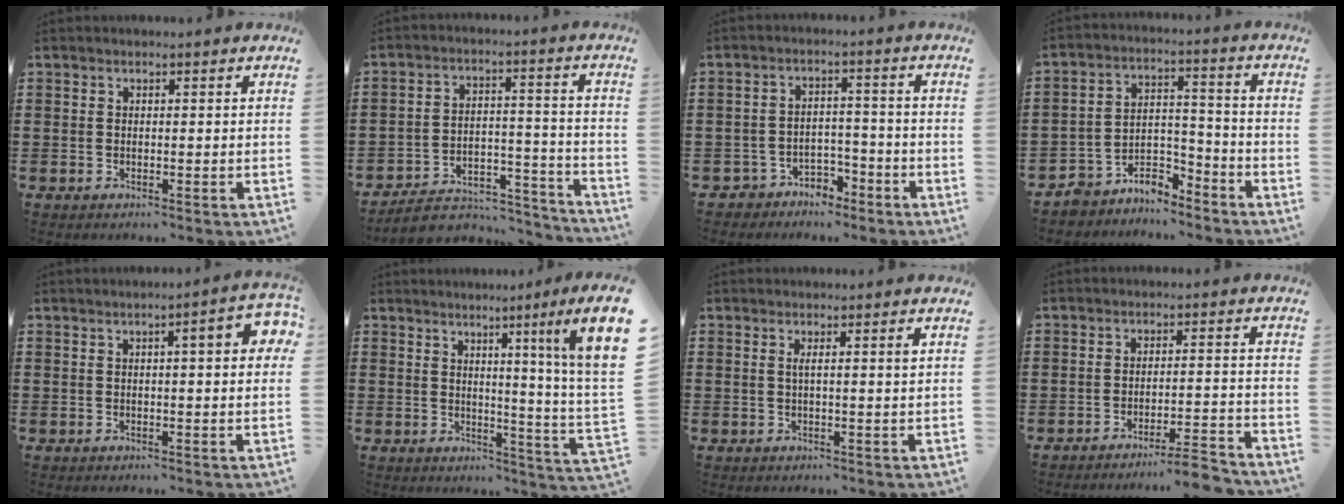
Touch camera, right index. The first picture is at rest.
{"total": 6.7, "force": [-6.1, 2.0, 2.0], "torque": [-0.034, 0.015, -0.116]}
{"total": 3.6, "force": [-3.2, 1.7, 0.4], "torque": [-0.016, 0.010, -0.064]}
{"total": 5.9, "force": [-5.6, 1.7, 0.7], "torque": [-0.019, 0.012, -0.114]}
{"total": 4.9, "force": [0.9, 0.9, 4.8], "torque": [-0.065, -0.002, 0.006]}
{"total": 5.7, "force": [2.8, -0.7, 4.9], "torque": [-0.093, -0.026, 0.035]}
{"total": 1.8, "force": [0.4, -0.2, 1.8], "torque": [-0.034, -0.003, 0.004]}
{"total": 4.7, "force": [-4.4, -0.4, 1.8], "torque": [-0.030, -0.013, -0.085]}